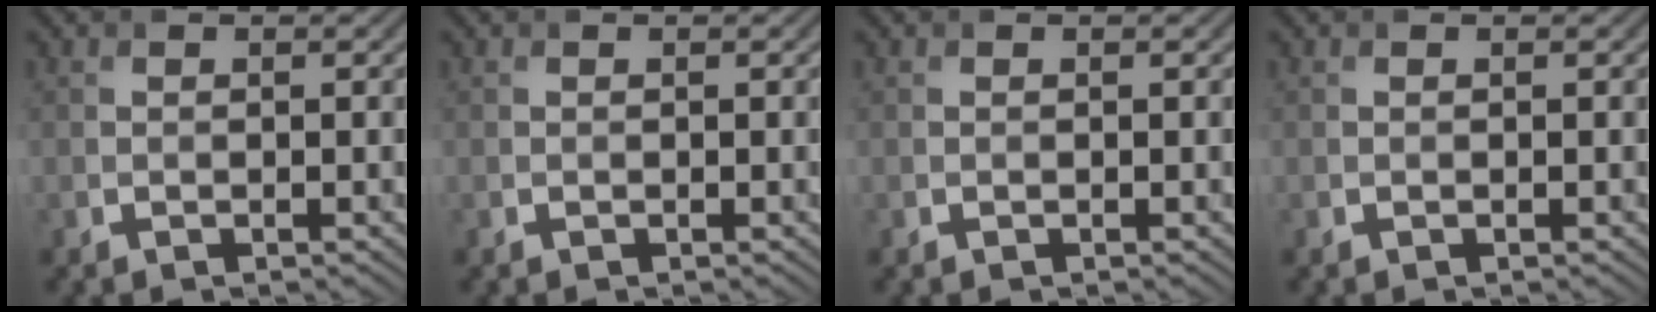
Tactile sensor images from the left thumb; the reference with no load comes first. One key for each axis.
{"total": 0.0}
{"total": 0.0}
{"total": 0.0}